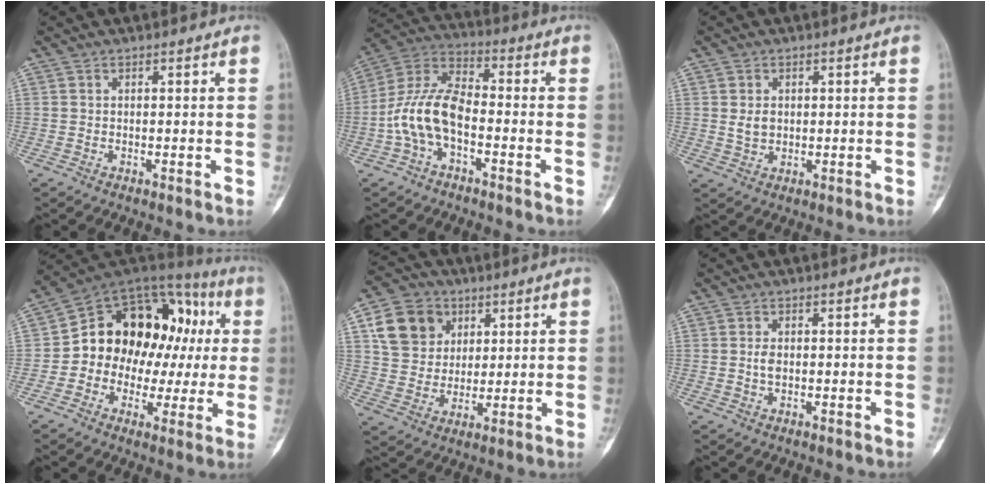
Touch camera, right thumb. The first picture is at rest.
{"total": 11.8, "force": [-3.1, 6.3, 9.5], "torque": [-0.192, 0.042, -0.069]}
{"total": 3.1, "force": [0.4, 2.4, 1.9], "torque": [-0.026, -0.003, 0.013]}
{"total": 21.5, "force": [1.0, 15.5, 14.8], "torque": [-0.163, 0.063, 0.018]}
{"total": 11.8, "force": [4.4, 9.9, 4.7], "torque": [-0.062, -0.004, 0.082]}
{"total": 2.1, "force": [-0.2, 1.2, 1.7], "torque": [-0.034, 0.001, -0.006]}